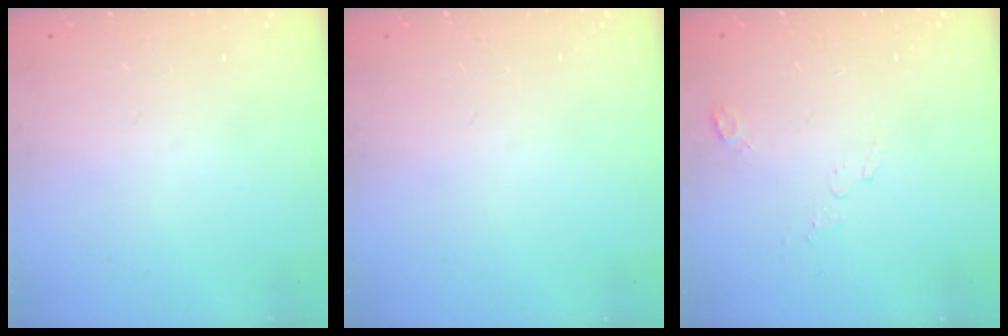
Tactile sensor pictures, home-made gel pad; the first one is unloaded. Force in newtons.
{"total": 0.0}
{"total": 2.4, "press": 2.4, "slide": 0.3}